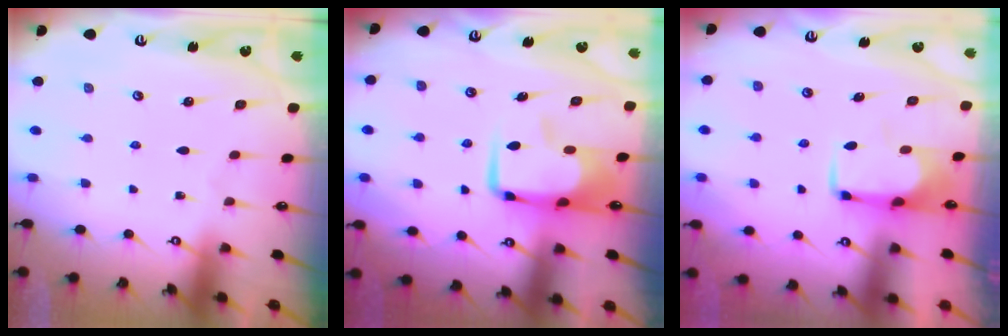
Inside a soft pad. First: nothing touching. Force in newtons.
{"total": 7.4, "press": 7.3, "slide": 1.3}
{"total": 1.5, "press": 1.4, "slide": 0.6}